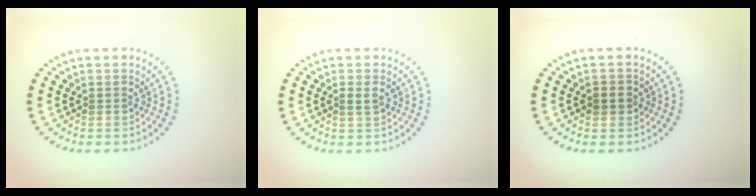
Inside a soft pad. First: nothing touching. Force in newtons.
{"total": 1.1, "press": 1.1, "slide": 0.2}
{"total": 1.5, "press": 1.4, "slide": 0.4}